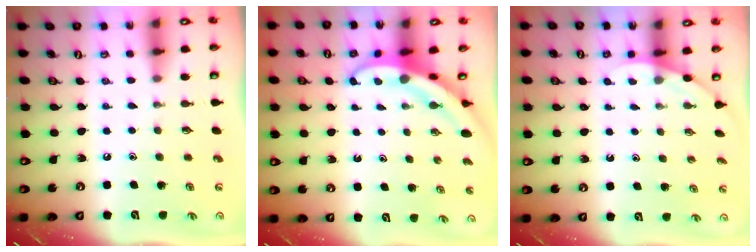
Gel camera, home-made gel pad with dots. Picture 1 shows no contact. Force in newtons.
{"total": 4.0, "press": 3.9, "slide": 0.6}
{"total": 2.0, "press": 2.0, "slide": 0.0}